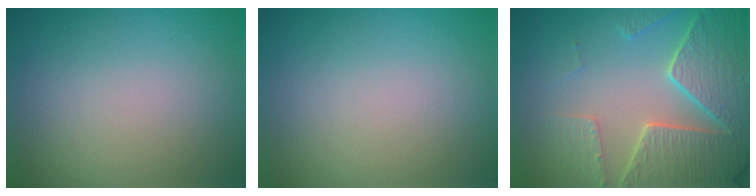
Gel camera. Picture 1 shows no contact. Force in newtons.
{"total": 0.0}
{"total": 7.0, "press": 5.6, "slide": 4.2}